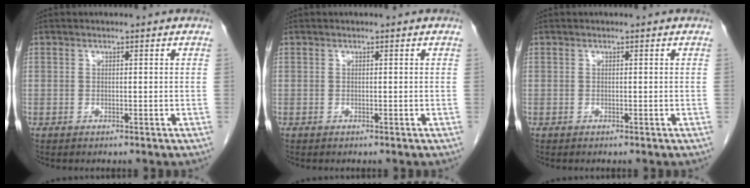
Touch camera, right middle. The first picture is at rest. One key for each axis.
{"total": 0.0}
{"total": 0.0}